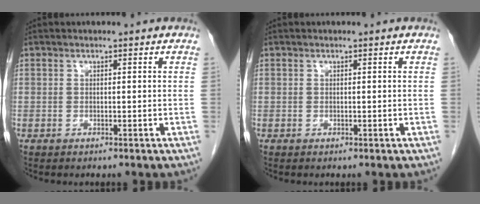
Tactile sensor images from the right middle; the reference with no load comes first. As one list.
[{"total": 0.0}]